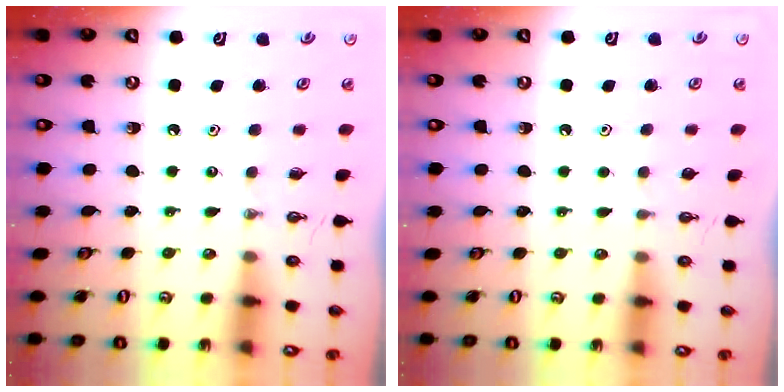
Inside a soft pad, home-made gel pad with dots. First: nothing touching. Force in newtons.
{"total": 0.9, "press": 0.1, "slide": 0.9}